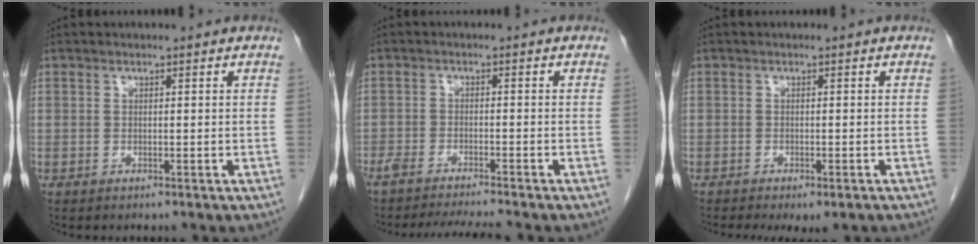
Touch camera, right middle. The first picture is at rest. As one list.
[{"total": 8.0, "force": [-7.4, -0.4, 3.2], "torque": [-0.043, -0.010, -0.117]}, {"total": 5.4, "force": [-4.1, 1.5, 3.2], "torque": [-0.034, -0.009, -0.055]}]